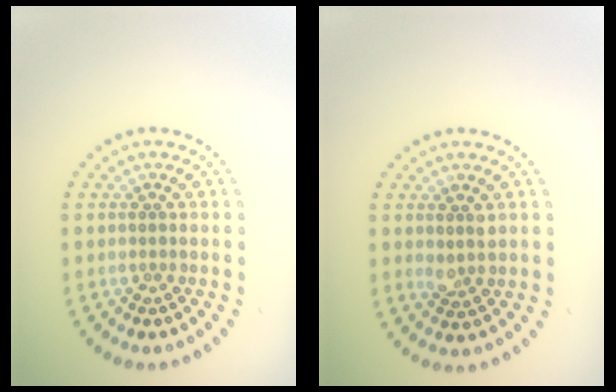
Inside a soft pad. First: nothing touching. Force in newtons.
{"total": 1.7, "press": 1.6, "slide": 0.5}